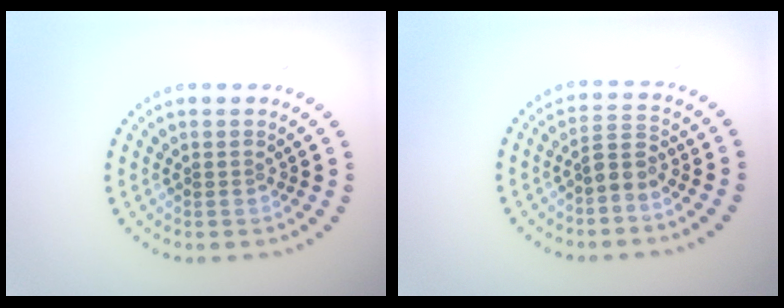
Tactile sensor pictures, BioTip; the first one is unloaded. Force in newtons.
{"total": 2.2, "press": 1.8, "slide": 1.2}